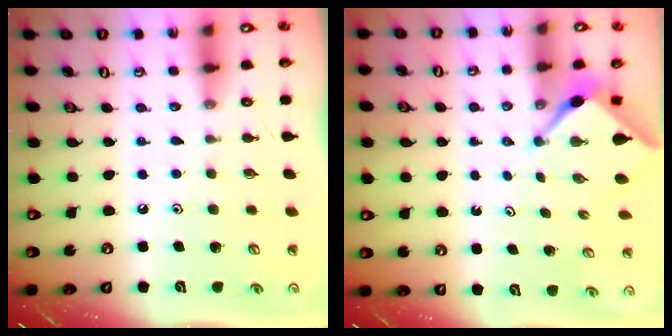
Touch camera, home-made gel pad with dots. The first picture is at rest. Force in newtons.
{"total": 2.4, "press": 2.4, "slide": 0.4}